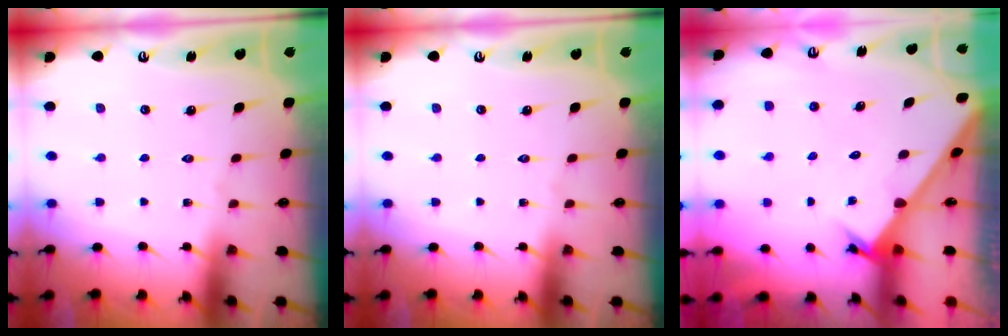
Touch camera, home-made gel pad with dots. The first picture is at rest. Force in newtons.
{"total": 0.0}
{"total": 2.3, "press": 2.3, "slide": 0.1}